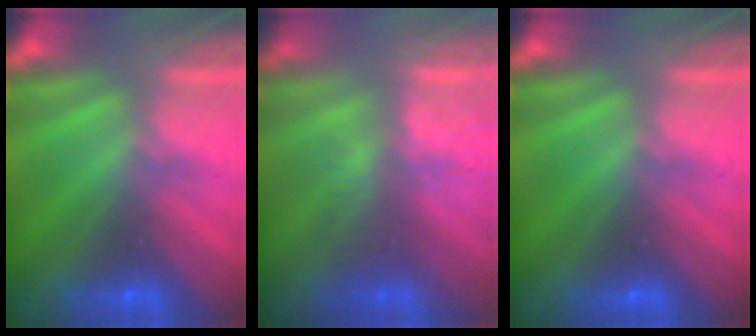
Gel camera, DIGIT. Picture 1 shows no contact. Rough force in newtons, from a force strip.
{"total": 4.5}
{"total": 0.0}